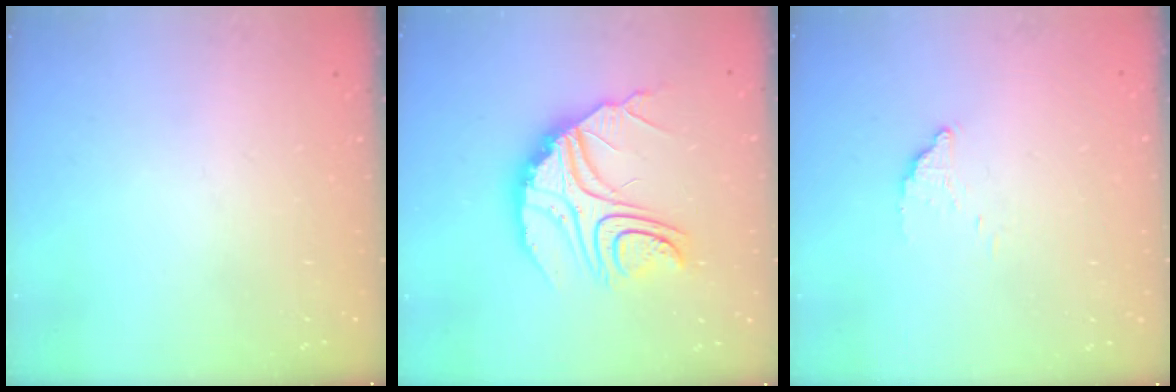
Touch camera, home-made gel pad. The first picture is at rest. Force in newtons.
{"total": 16.0, "press": 16.0, "slide": 1.3}
{"total": 2.8, "press": 2.8, "slide": 0.1}